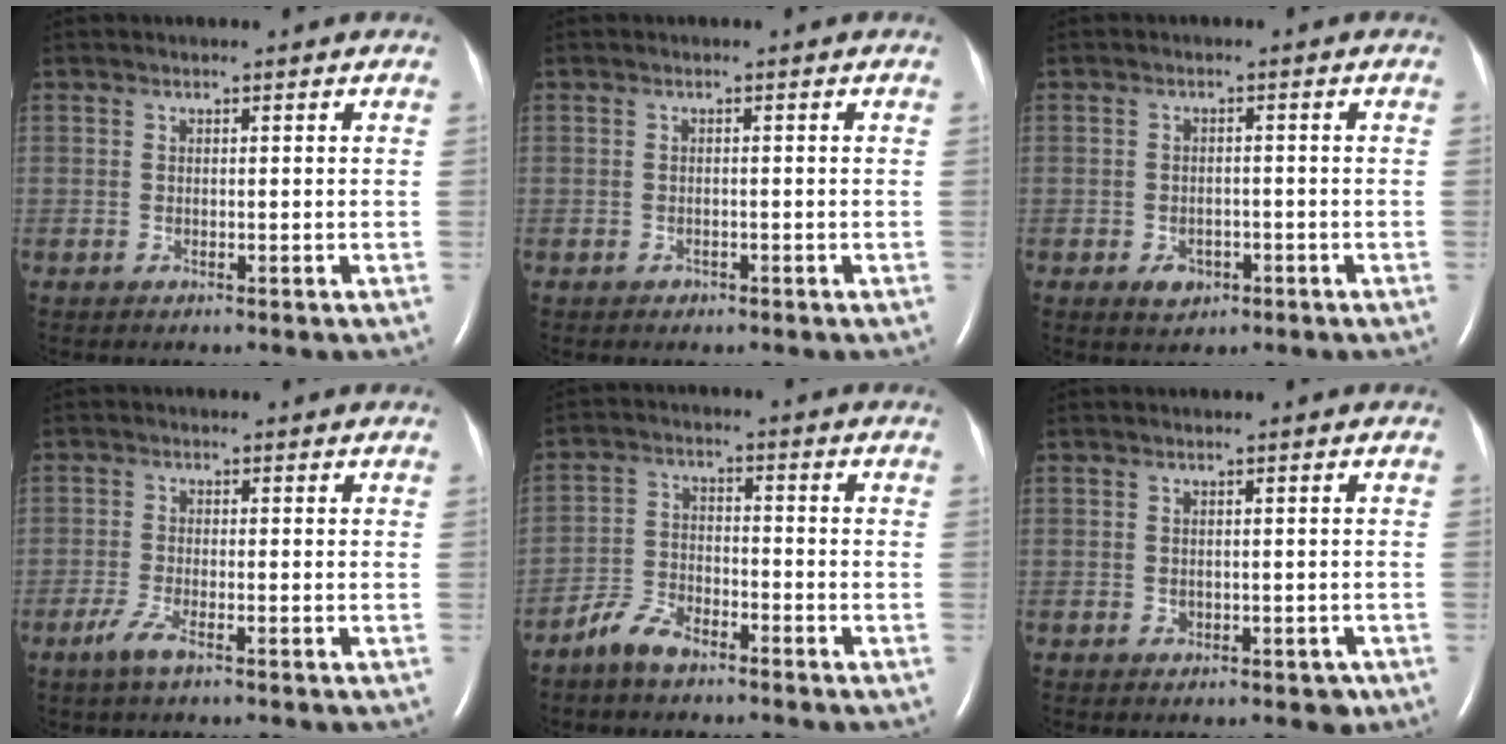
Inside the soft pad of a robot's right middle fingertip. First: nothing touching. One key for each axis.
{"total": 0.6, "fx": -0.4, "fy": 0.4, "fz": 0.0, "tx": -0.001, "ty": 0.002, "tz": -0.008}
{"total": 2.8, "fx": -1.4, "fy": 1.9, "fz": 1.4, "tx": -0.022, "ty": 0.001, "tz": -0.013}
{"total": 3.0, "fx": -1.9, "fy": 0.4, "fz": 2.2, "tx": -0.054, "ty": -0.006, "tz": -0.042}
{"total": 5.3, "fx": -4.4, "fy": 2.0, "fz": 2.4, "tx": -0.049, "ty": -0.002, "tz": -0.086}
{"total": 2.1, "fx": -0.8, "fy": 1.6, "fz": 1.1, "tx": -0.006, "ty": 0.003, "tz": -0.003}